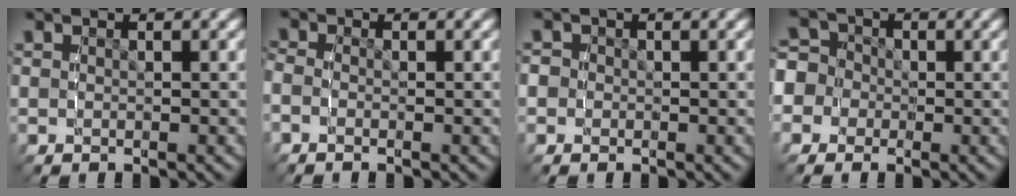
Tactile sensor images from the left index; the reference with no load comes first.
{"total": 2.4, "force": [-0.7, 2.0, 1.0], "torque": [-0.027, 0.005, -0.025]}
{"total": 2.7, "force": [-0.3, 2.6, 0.6], "torque": [-0.026, 0.003, -0.019]}
{"total": 9.4, "force": [-0.6, 8.9, 3.1], "torque": [-0.094, -0.017, -0.032]}